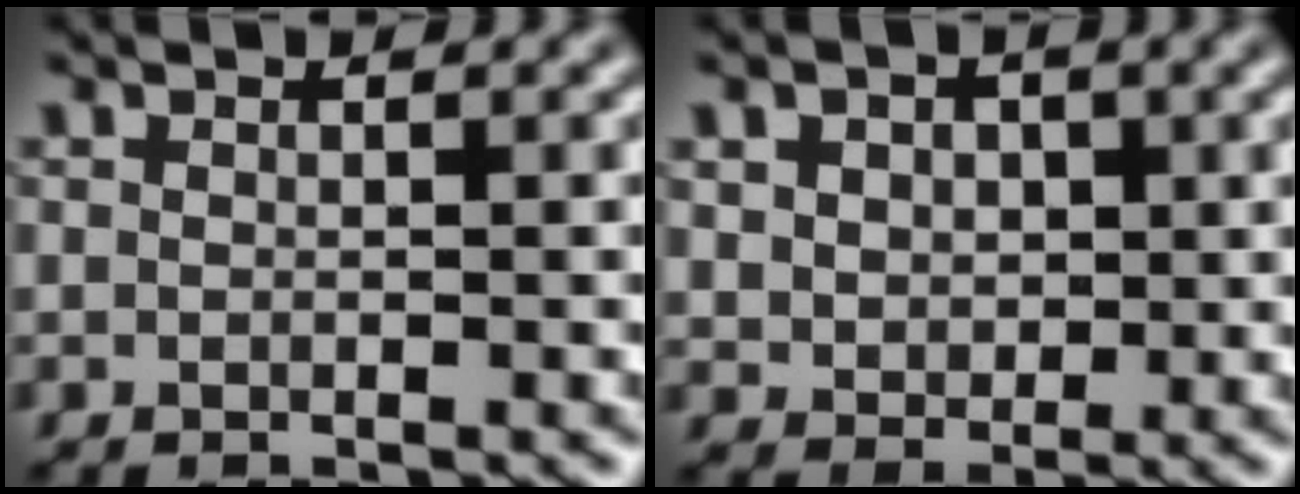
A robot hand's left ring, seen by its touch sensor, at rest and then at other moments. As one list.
[{"total": 4.1, "force": [1.5, 3.2, 2.1], "torque": [-0.048, 0.009, 0.020]}]